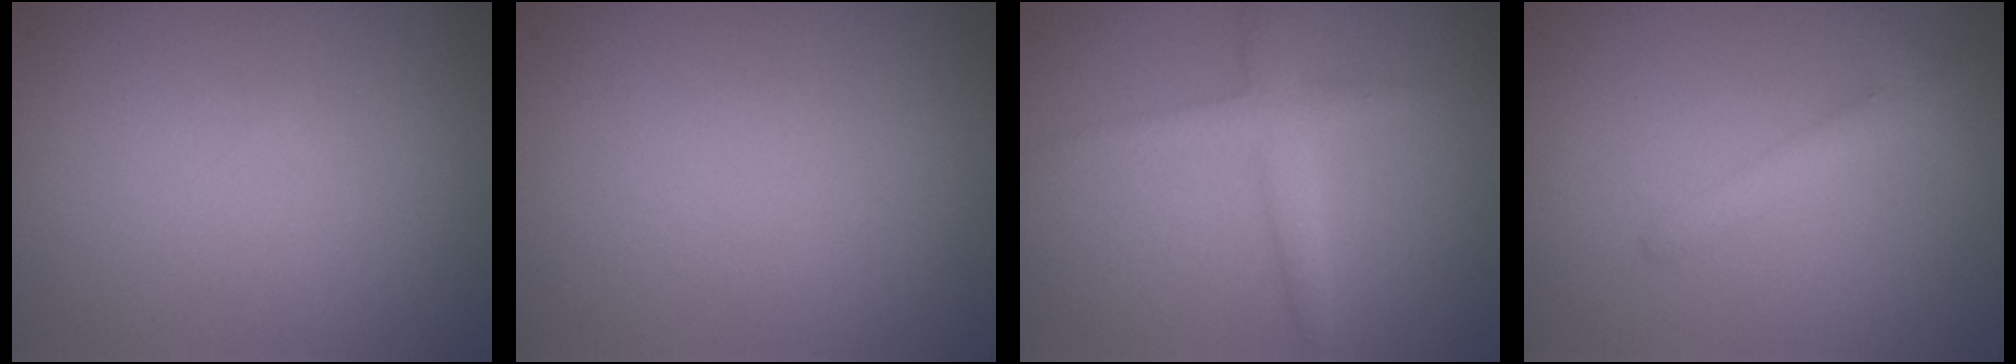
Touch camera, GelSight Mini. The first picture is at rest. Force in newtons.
{"total": 0.0}
{"total": 2.4, "press": 2.4, "slide": 0.2}
{"total": 2.2, "press": 2.2, "slide": 0.1}